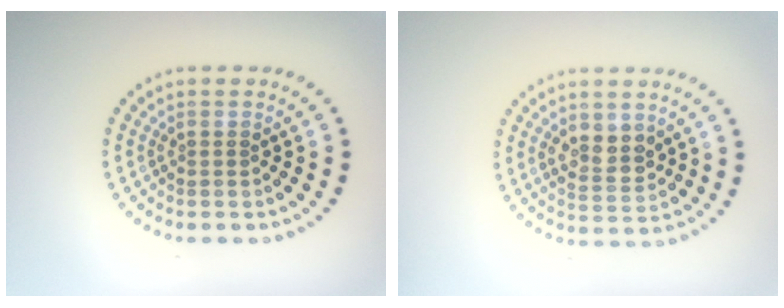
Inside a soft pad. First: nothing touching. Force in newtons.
{"total": 2.6, "press": 2.5, "slide": 0.7}